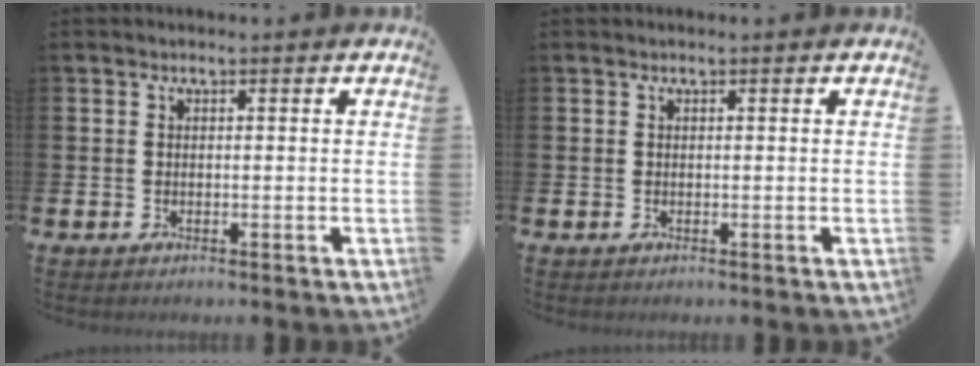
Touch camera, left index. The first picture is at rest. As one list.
[{"total": 0.0}]